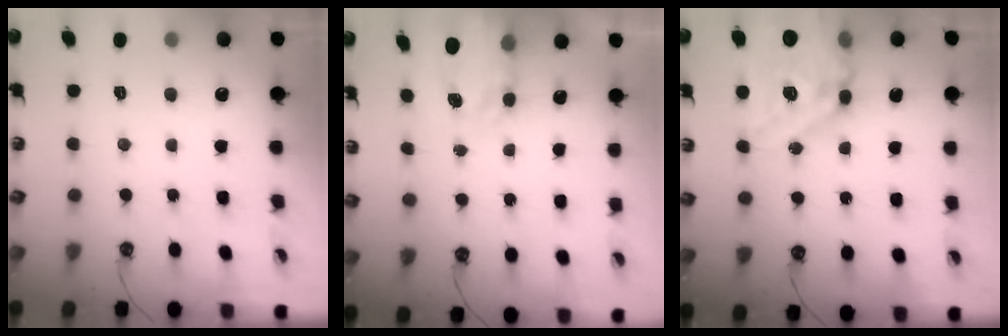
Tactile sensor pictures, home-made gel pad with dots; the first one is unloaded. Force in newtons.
{"total": 5.0, "press": 5.0, "slide": 0.3}
{"total": 21.5, "press": 21.4, "slide": 2.2}